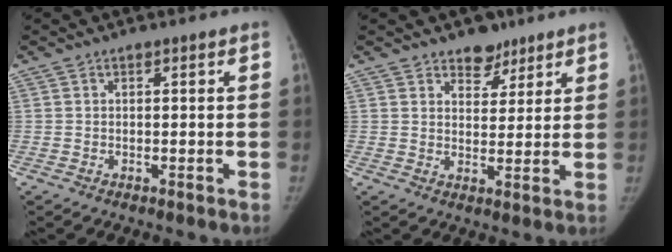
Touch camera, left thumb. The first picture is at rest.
{"total": 5.3, "force": [3.9, 3.2, 1.5], "torque": [0.009, -0.026, 0.061]}